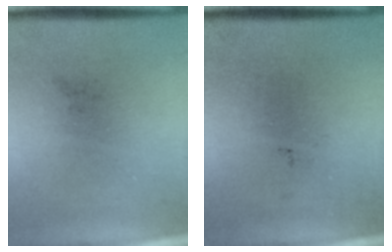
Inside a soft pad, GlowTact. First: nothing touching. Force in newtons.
{"total": 0.0}